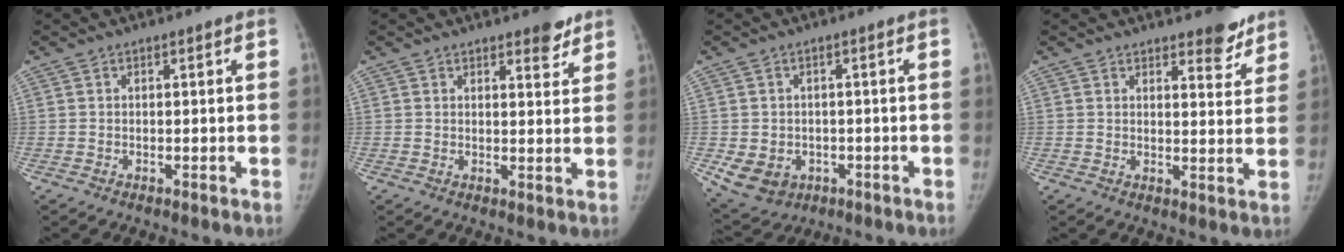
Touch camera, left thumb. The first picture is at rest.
{"total": 4.2, "force": [3.2, 1.5, 2.2], "torque": [-0.009, -0.021, 0.042]}
{"total": 7.7, "force": [-2.2, 6.4, 3.6], "torque": [-0.060, 0.009, -0.016]}
{"total": 5.8, "force": [4.6, 2.1, 2.8], "torque": [-0.007, -0.032, 0.060]}